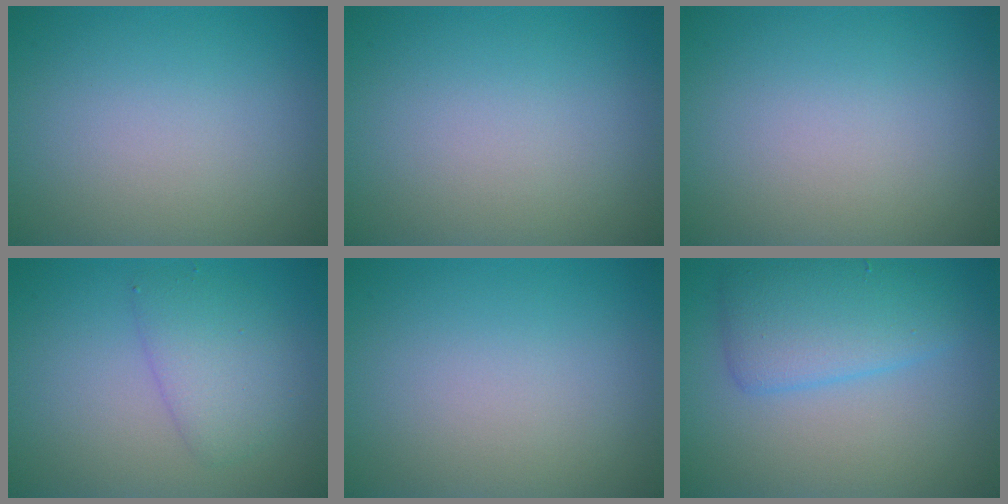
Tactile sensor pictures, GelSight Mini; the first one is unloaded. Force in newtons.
{"total": 0.0}
{"total": 0.0}
{"total": 3.0, "press": 3.0, "slide": 0.1}
{"total": 0.0}
{"total": 4.3, "press": 4.3, "slide": 0.3}